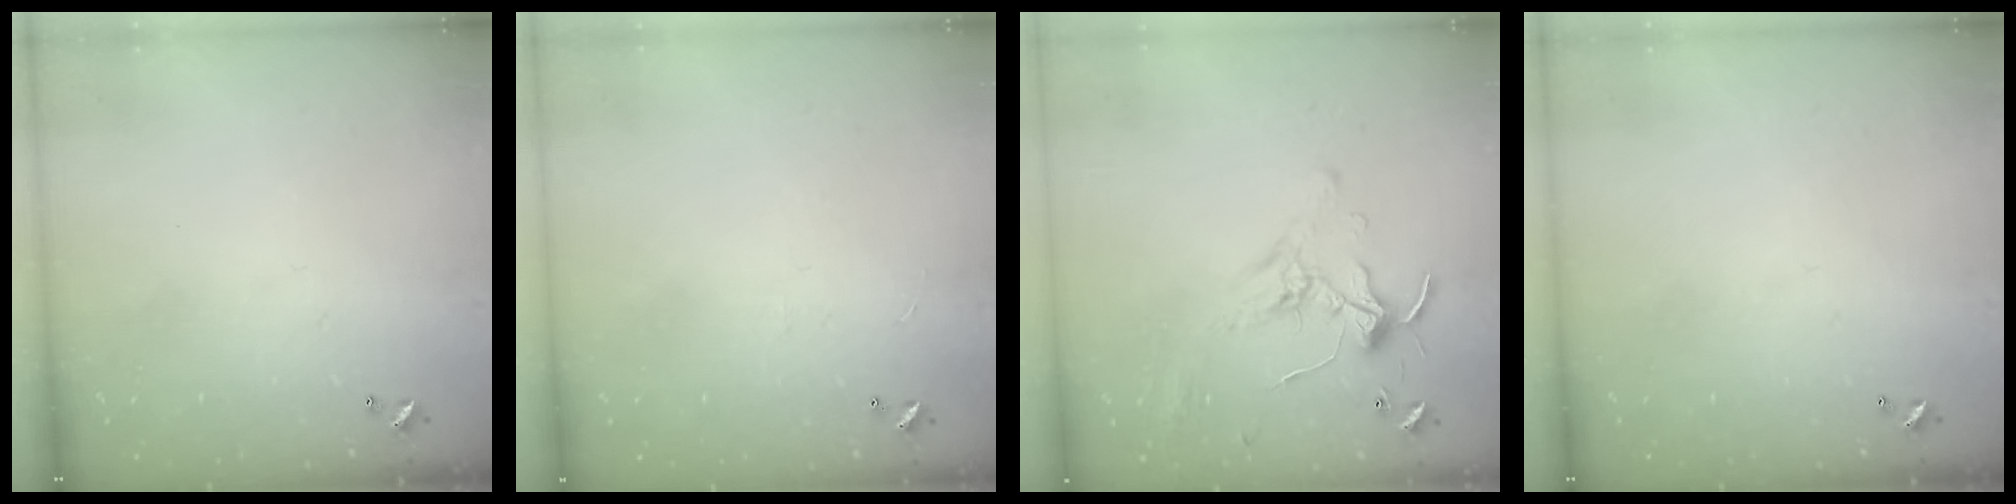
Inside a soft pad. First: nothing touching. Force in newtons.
{"total": 1.3, "press": 1.3, "slide": 0.4}
{"total": 0.9, "press": 0.8, "slide": 0.4}
{"total": 0.0}